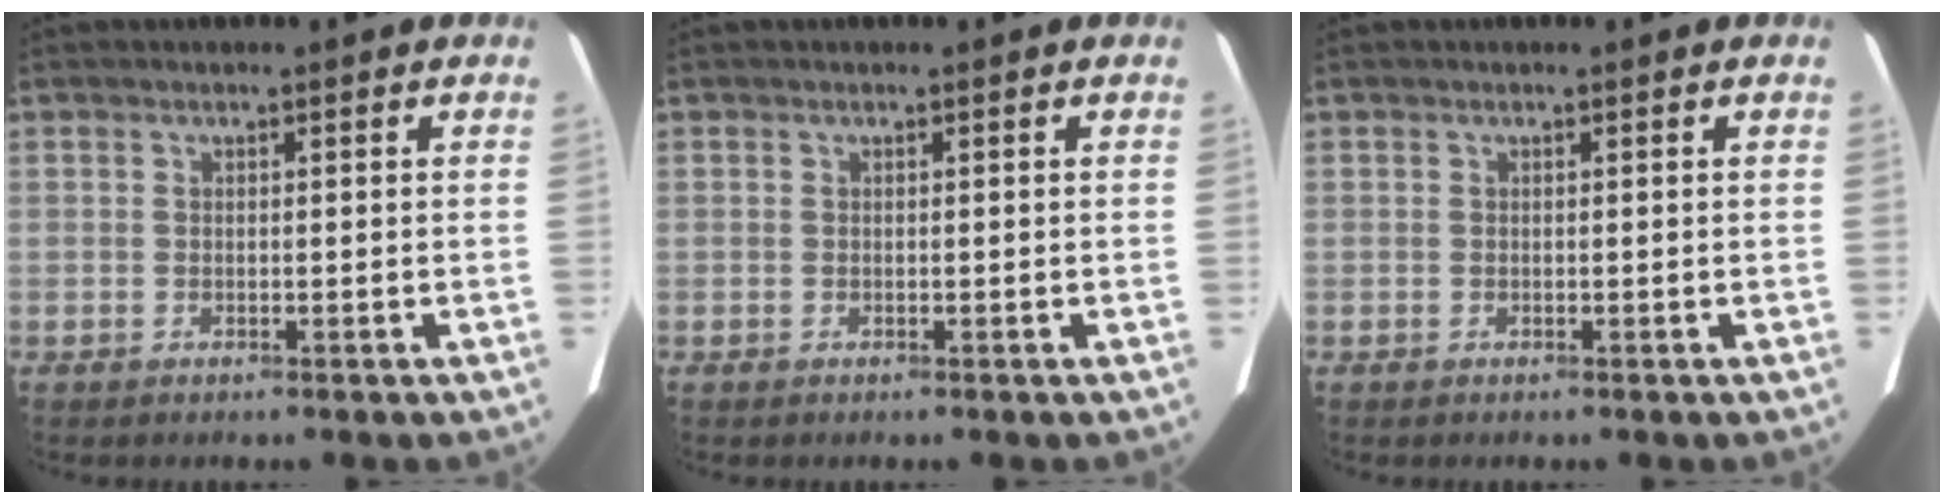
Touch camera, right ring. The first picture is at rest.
{"total": 0.0}
{"total": 0.0}